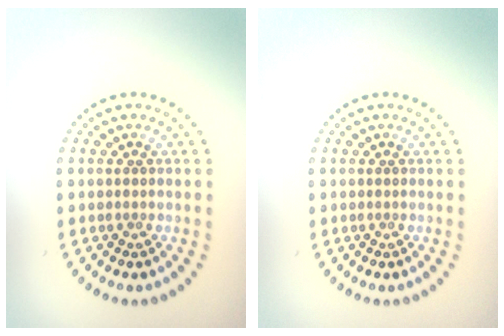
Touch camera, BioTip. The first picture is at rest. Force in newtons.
{"total": 0.0}